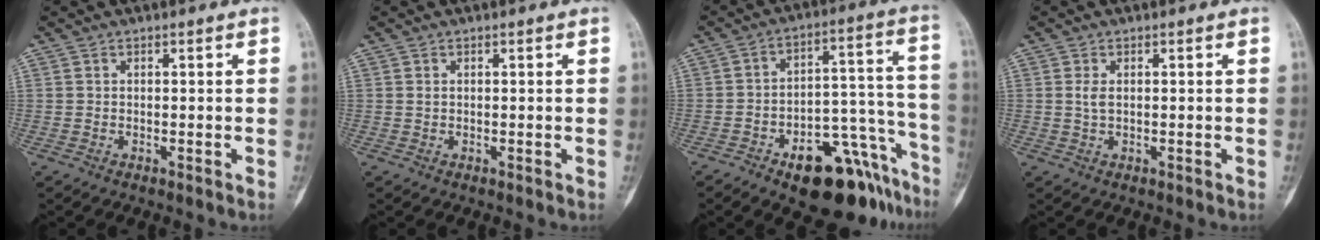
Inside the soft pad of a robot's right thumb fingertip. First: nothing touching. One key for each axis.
{"total": 0.6, "fx": 0.1, "fy": 0.4, "fz": 0.4, "tx": -0.004, "ty": 0.001, "tz": 0.002}
{"total": 19.3, "fx": -12.1, "fy": 8.6, "fz": 12.4, "tx": -0.089, "ty": 0.118, "tz": -0.173}
{"total": 1.8, "fx": 0.2, "fy": 1.0, "fz": 1.5, "tx": -0.031, "ty": 0.000, "tz": 0.002}